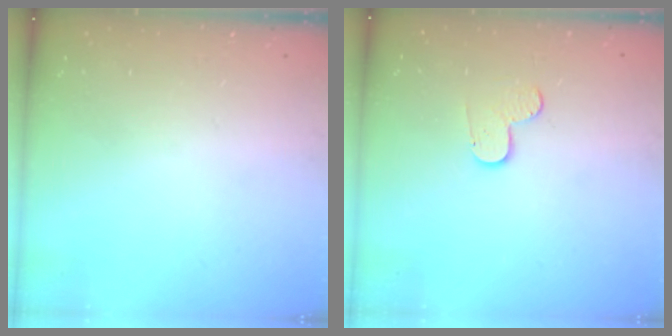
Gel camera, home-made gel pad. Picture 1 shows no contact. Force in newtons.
{"total": 3.4, "press": 3.4, "slide": 0.3}